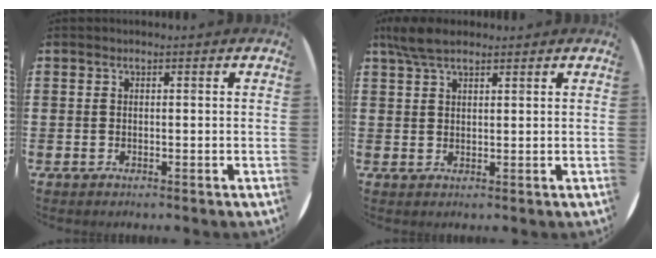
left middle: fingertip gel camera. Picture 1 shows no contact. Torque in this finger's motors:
{"motor_torque": [0.94, -0.82, 0.12, 0.03]}